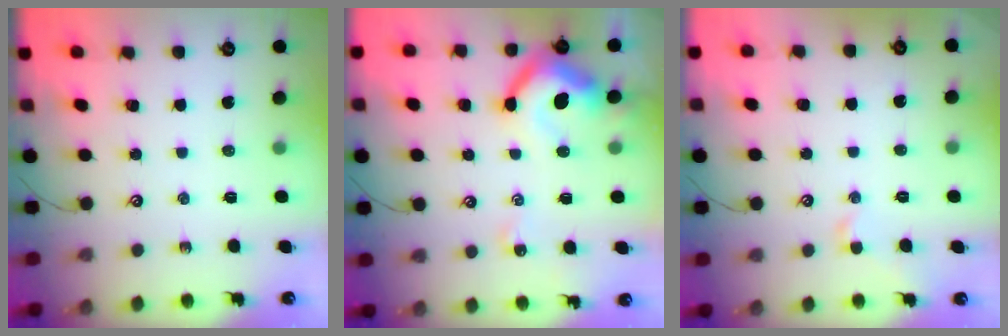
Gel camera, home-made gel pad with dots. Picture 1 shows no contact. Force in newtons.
{"total": 12.8, "press": 12.8, "slide": 1.5}
{"total": 1.0, "press": 0.9, "slide": 0.4}